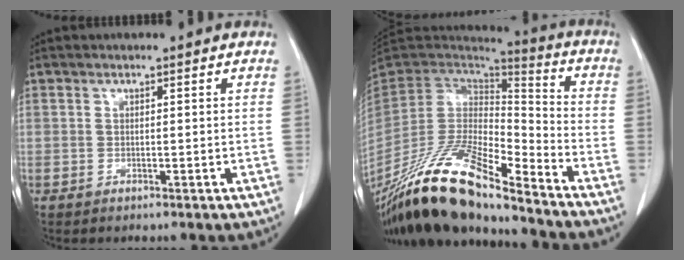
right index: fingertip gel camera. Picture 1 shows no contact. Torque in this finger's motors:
{"motor_torque": [0.28, -0.15, -0.04, -0.08]}